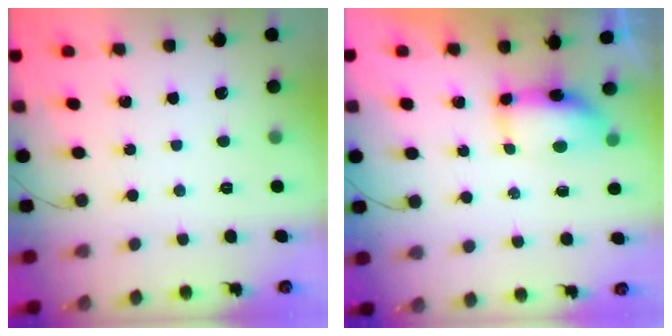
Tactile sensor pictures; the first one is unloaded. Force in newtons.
{"total": 7.9, "press": 7.4, "slide": 2.8}